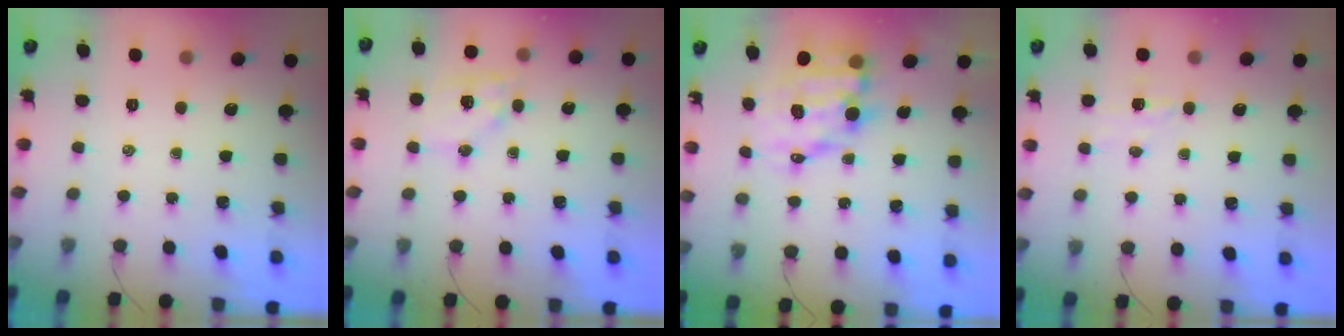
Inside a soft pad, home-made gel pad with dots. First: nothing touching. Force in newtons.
{"total": 10.5, "press": 10.4, "slide": 1.4}
{"total": 11.0, "press": 10.7, "slide": 2.6}
{"total": 3.7, "press": 3.5, "slide": 1.1}